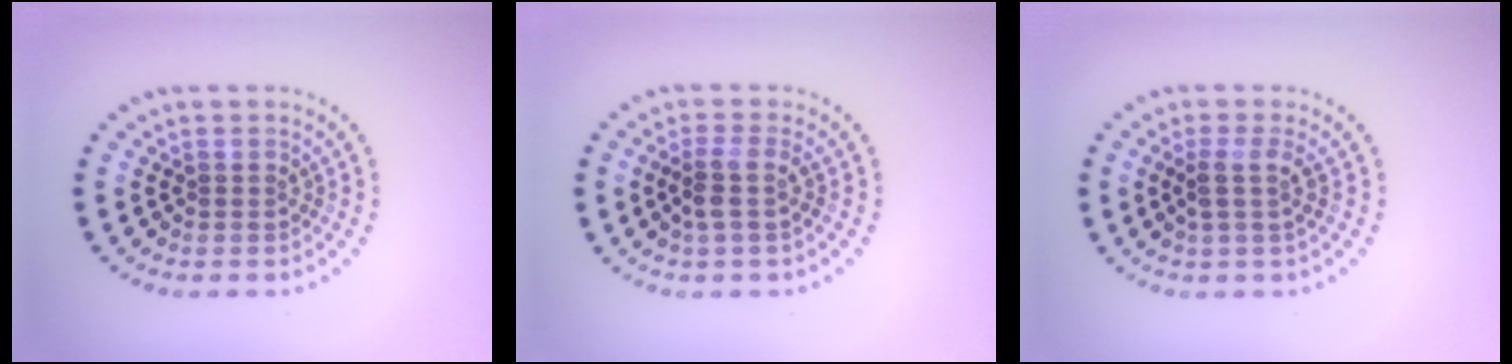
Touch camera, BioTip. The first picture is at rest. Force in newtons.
{"total": 2.2, "press": 1.8, "slide": 1.2}
{"total": 1.8, "press": 1.4, "slide": 1.2}